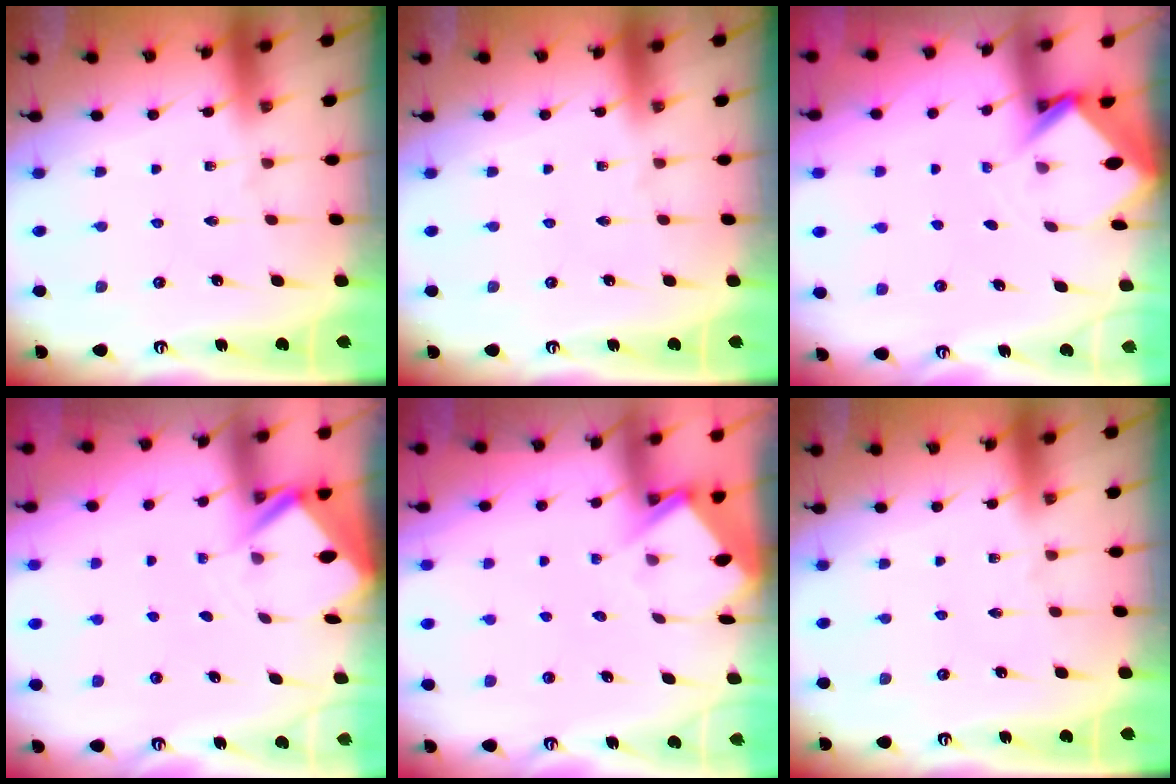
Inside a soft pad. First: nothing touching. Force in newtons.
{"total": 0.0}
{"total": 3.0, "press": 3.0, "slide": 0.2}
{"total": 3.1, "press": 3.1, "slide": 0.3}
{"total": 3.9, "press": 3.9, "slide": 0.4}
{"total": 0.0}